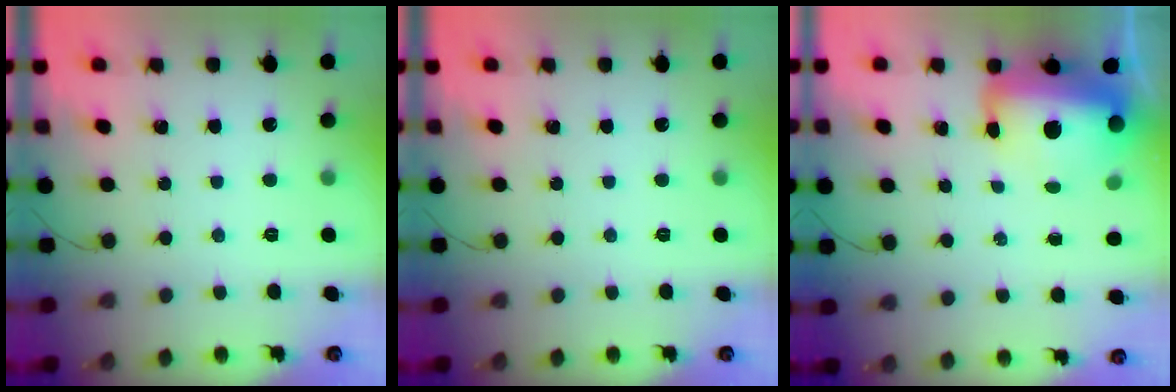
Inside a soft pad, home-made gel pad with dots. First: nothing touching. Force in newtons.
{"total": 0.0}
{"total": 23.0, "press": 19.1, "slide": 12.8}